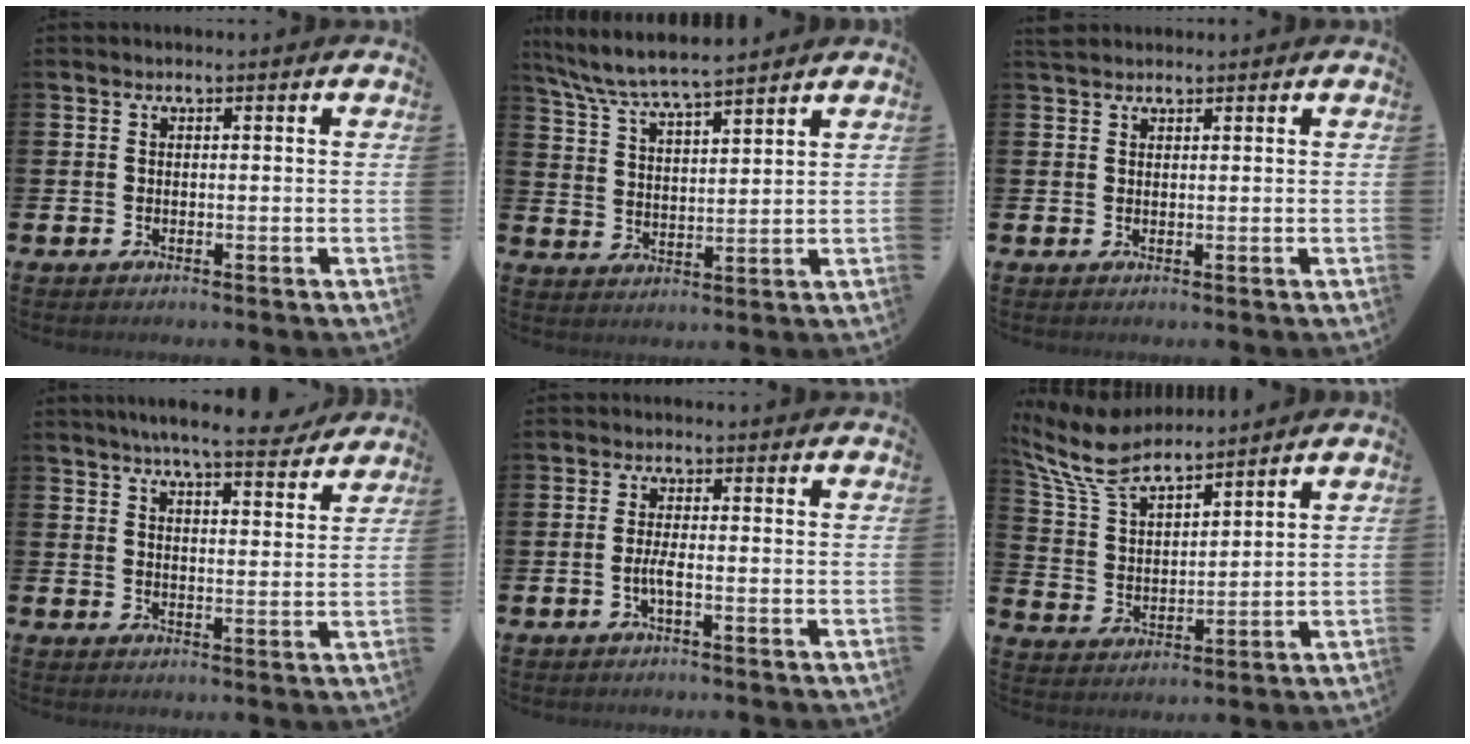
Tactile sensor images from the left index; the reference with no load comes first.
{"total": 6.7, "force": [6.4, 0.3, 1.8], "torque": [-0.063, -0.034, 0.115]}
{"total": 1.7, "force": [1.5, 0.6, 0.2], "torque": [0.001, 0.002, 0.027]}
{"total": 6.7, "force": [6.3, 0.6, 2.4], "torque": [-0.047, -0.034, 0.108]}
{"total": 1.8, "force": [-0.7, 0.2, 1.6], "torque": [-0.037, 0.003, -0.012]}
{"total": 8.1, "force": [7.3, 2.4, 2.6], "torque": [-0.090, -0.039, 0.133]}